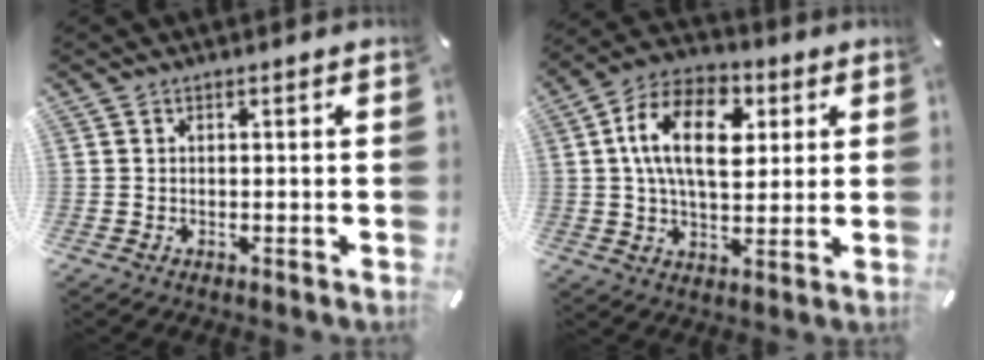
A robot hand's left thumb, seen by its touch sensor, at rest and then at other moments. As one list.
[{"total": 15.7, "force": [3.8, 9.9, 11.6], "torque": [-0.217, 0.013, 0.064]}]